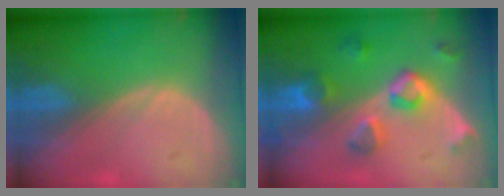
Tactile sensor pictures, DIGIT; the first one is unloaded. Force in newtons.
{"total": 7.8, "press": 7.0, "slide": 3.4}